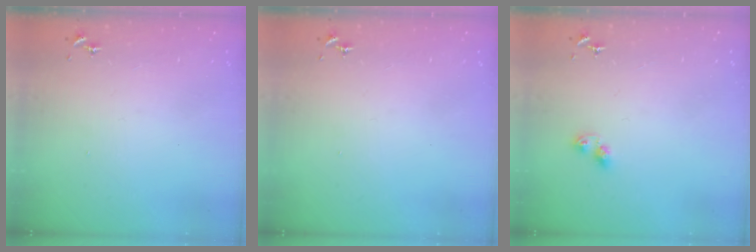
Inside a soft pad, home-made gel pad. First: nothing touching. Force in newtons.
{"total": 0.0}
{"total": 4.4, "press": 4.3, "slide": 0.4}